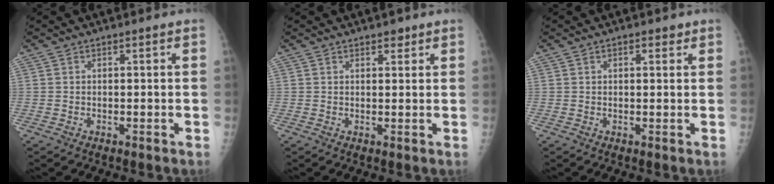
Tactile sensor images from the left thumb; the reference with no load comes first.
{"total": 1.7, "force": [1.2, 0.9, 0.7], "torque": [0.000, -0.007, 0.015]}
{"total": 1.8, "force": [1.0, 0.9, 1.2], "torque": [-0.010, -0.002, 0.011]}